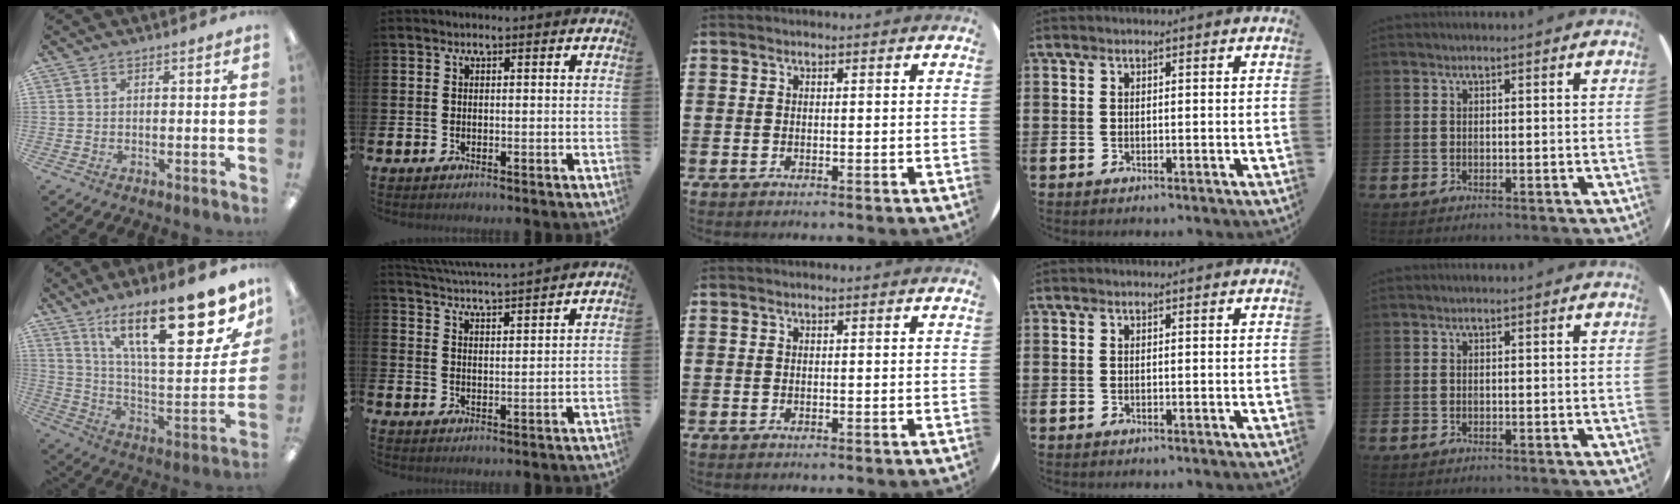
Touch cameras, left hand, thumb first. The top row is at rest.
{"thumb": {"total": 26.0, "force": [15.3, 8.1, 19.5], "torque": [-0.294, -0.093, 0.254]}, "index": {"total": 4.9, "force": [4.9, -0.5, 0.4], "torque": [-0.028, -0.034, 0.086]}}